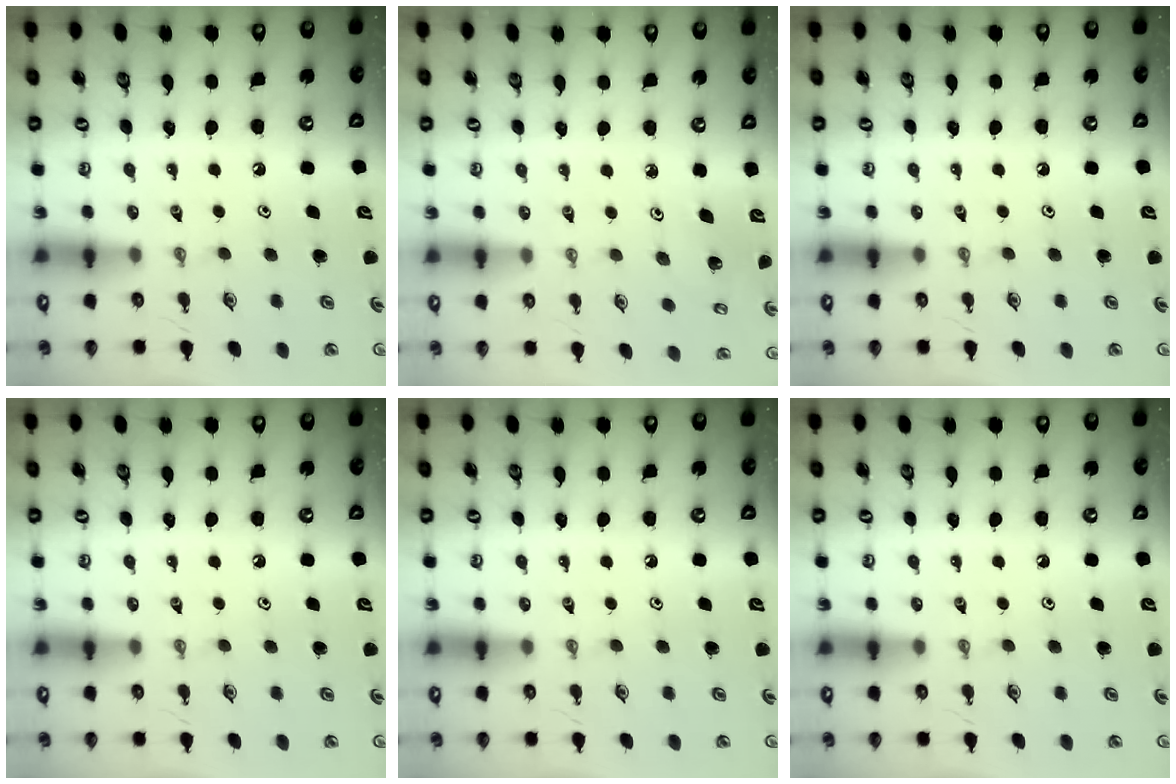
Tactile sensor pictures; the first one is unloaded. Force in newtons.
{"total": 2.6, "press": 2.6, "slide": 0.2}
{"total": 0.0}
{"total": 0.0}
{"total": 0.0}
{"total": 0.0}